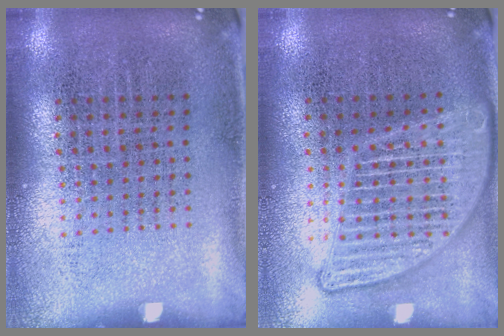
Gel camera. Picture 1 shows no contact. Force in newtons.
{"total": 2.7, "press": 2.7, "slide": 0.2}